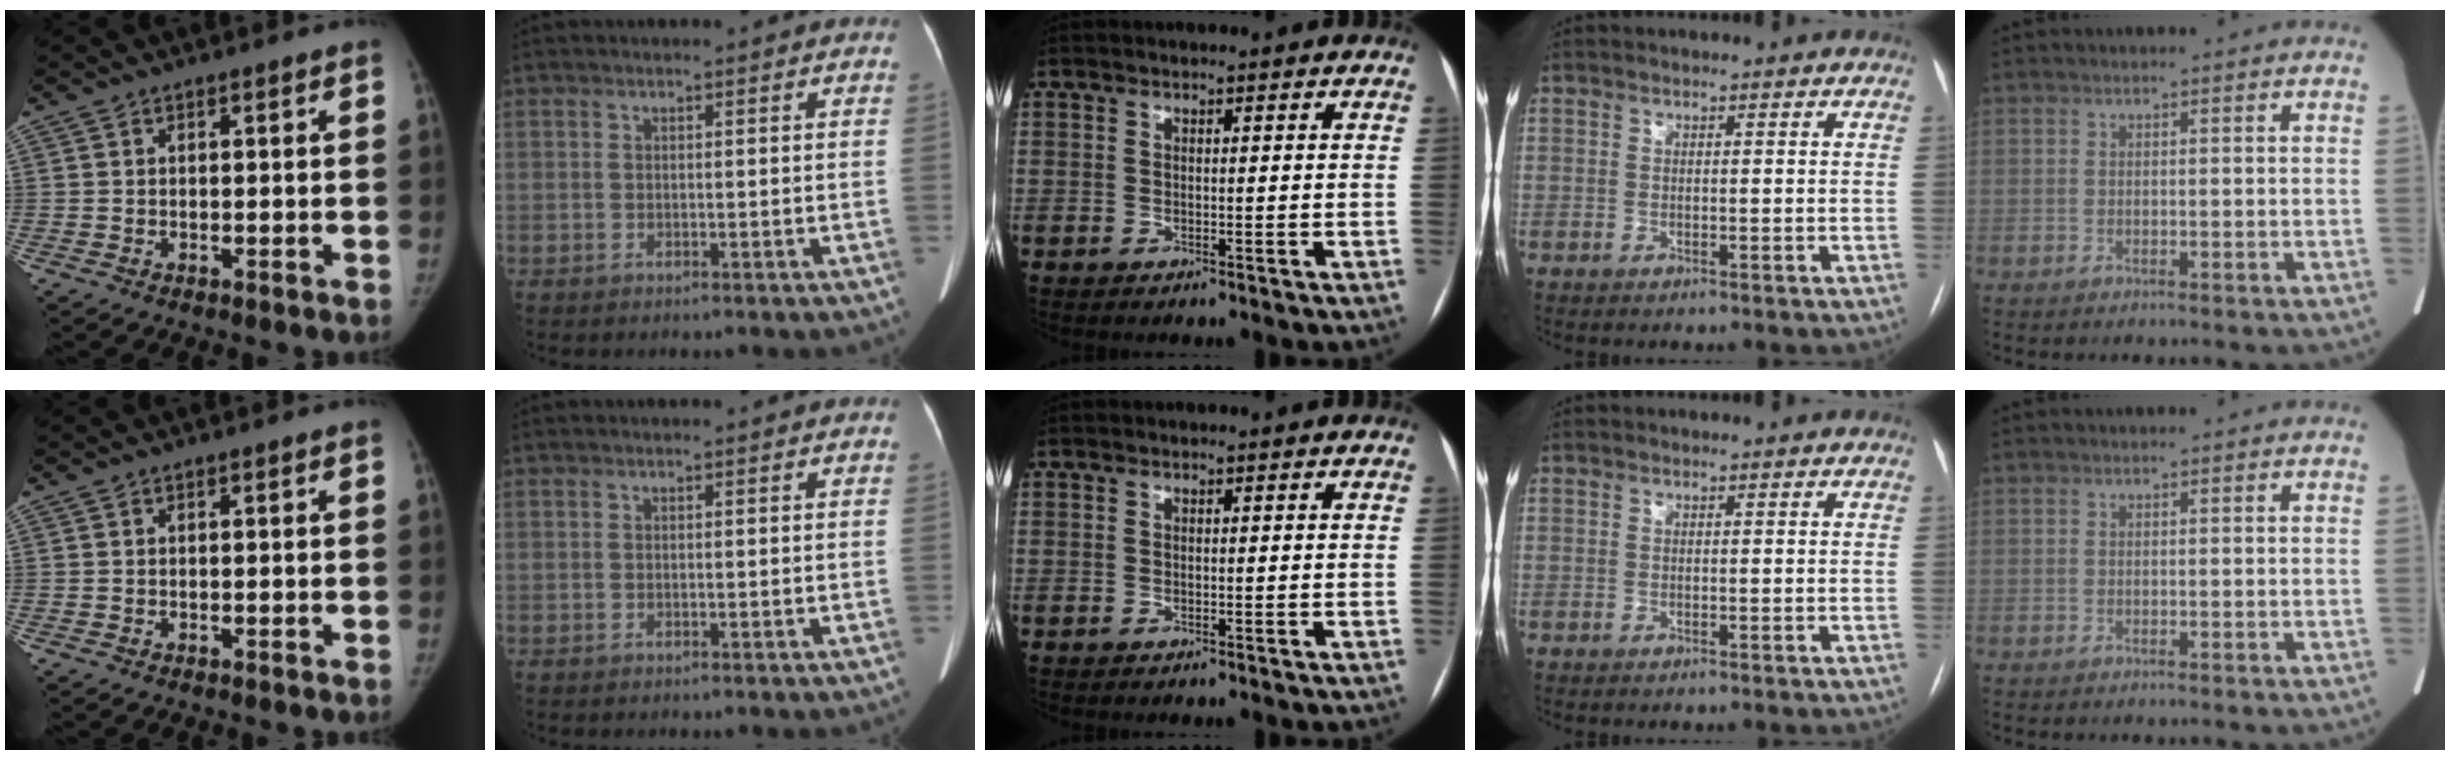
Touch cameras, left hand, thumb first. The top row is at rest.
{}